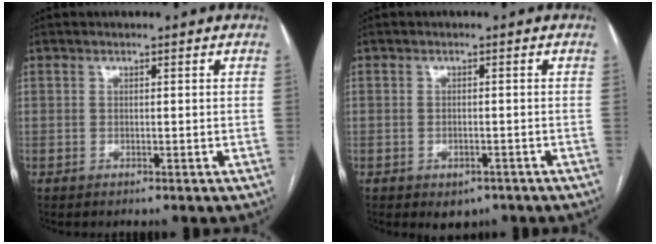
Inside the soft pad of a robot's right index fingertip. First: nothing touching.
{"total": 3.0, "force": [-1.9, 1.8, 1.5], "torque": [-0.014, 0.000, -0.015]}